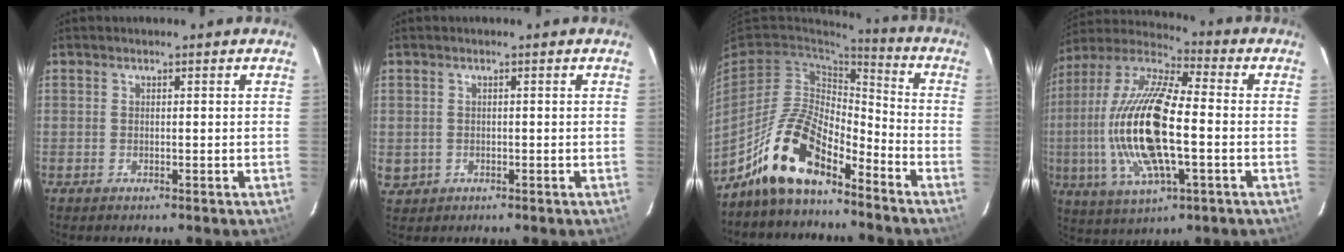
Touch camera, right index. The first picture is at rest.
{"total": 3.1, "force": [-0.1, 3.0, 0.7], "torque": [-0.014, 0.000, 0.004]}
{"total": 14.6, "force": [-10.5, 5.2, 8.8], "torque": [-0.182, 0.005, -0.202]}
{"total": 21.4, "force": [-2.6, 7.3, 19.9], "torque": [-0.399, -0.006, -0.054]}